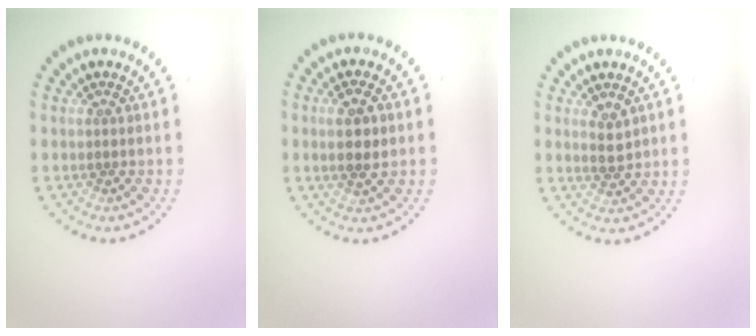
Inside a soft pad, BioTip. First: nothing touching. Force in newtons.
{"total": 2.8, "press": 2.8, "slide": 0.6}
{"total": 1.8, "press": 1.7, "slide": 0.5}